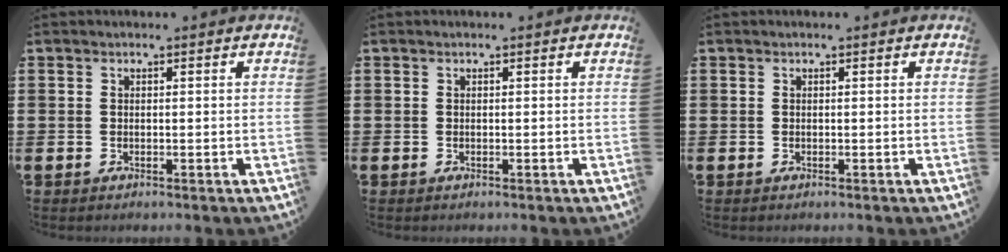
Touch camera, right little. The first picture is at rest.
{"total": 0.0}
{"total": 0.0}